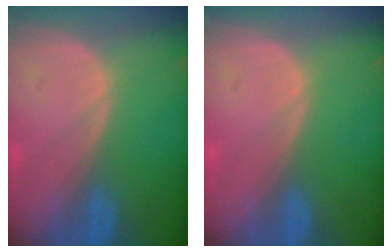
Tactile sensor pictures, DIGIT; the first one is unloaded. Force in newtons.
{"total": 0.6, "press": 0.1, "slide": 0.6}